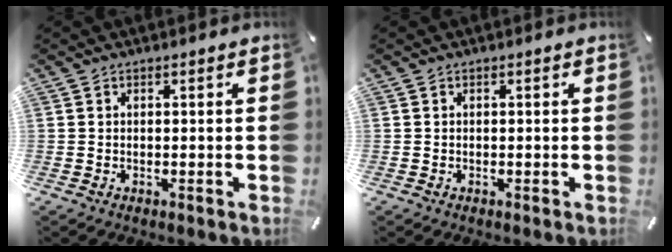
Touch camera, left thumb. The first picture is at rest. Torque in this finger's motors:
{"motor_torque": [-0.07, -0.03, -0.04, 0.02, 0.01]}